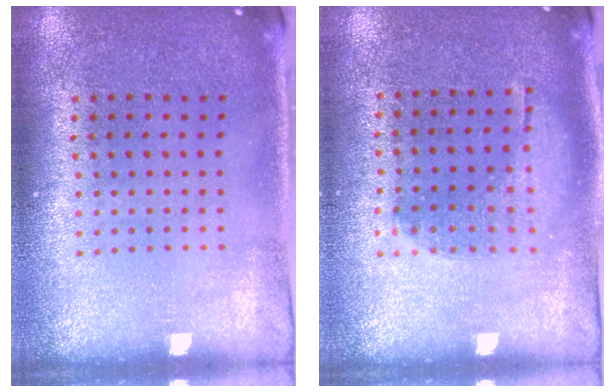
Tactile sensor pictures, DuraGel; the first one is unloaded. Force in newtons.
{"total": 1.1, "press": 0.8, "slide": 0.7}